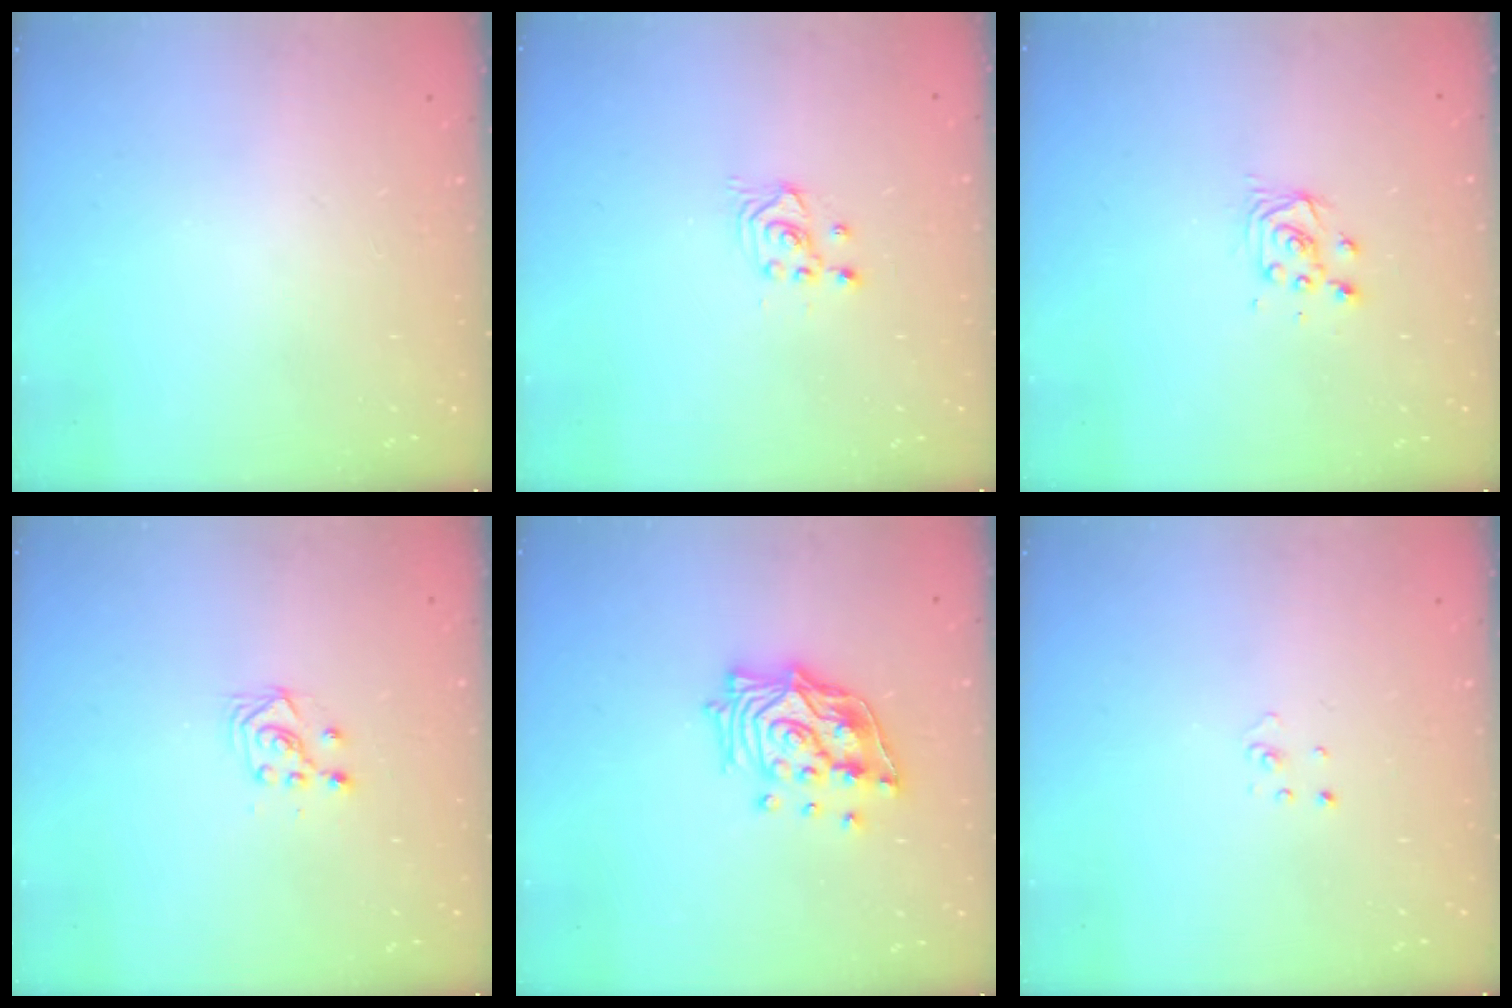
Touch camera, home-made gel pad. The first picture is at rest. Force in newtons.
{"total": 2.5, "press": 2.5, "slide": 0.3}
{"total": 4.7, "press": 4.7, "slide": 0.5}
{"total": 3.3, "press": 3.2, "slide": 0.8}
{"total": 15.8, "press": 15.7, "slide": 1.6}
{"total": 1.5, "press": 1.5, "slide": 0.1}